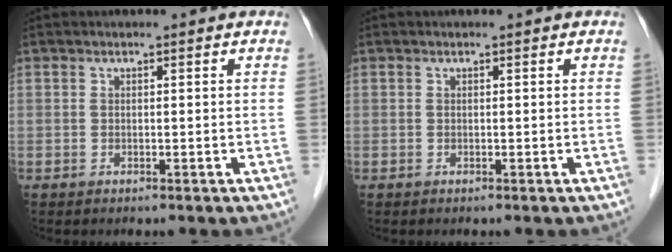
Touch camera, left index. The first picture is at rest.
{"total": 0.0}